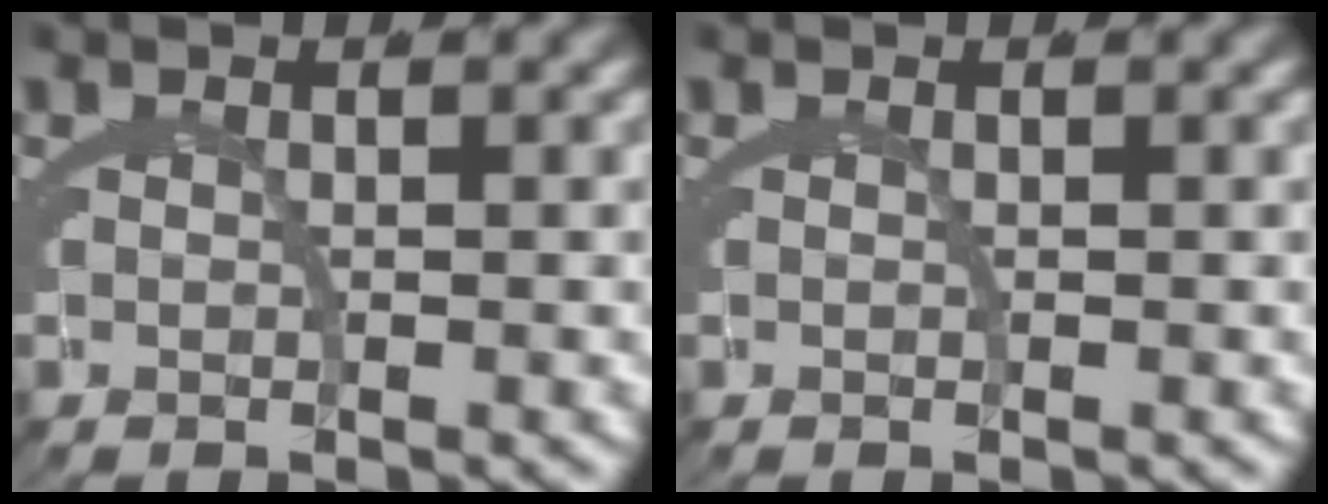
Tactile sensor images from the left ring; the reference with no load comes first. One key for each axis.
{"total": 0.0}